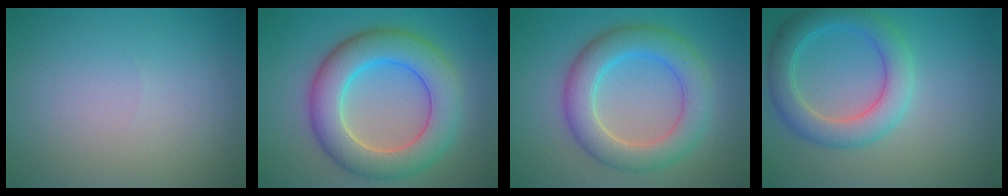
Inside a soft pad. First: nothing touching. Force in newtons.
{"total": 8.3, "press": 8.3, "slide": 0.7}
{"total": 6.1, "press": 6.1, "slide": 0.2}
{"total": 4.9, "press": 4.9, "slide": 0.2}